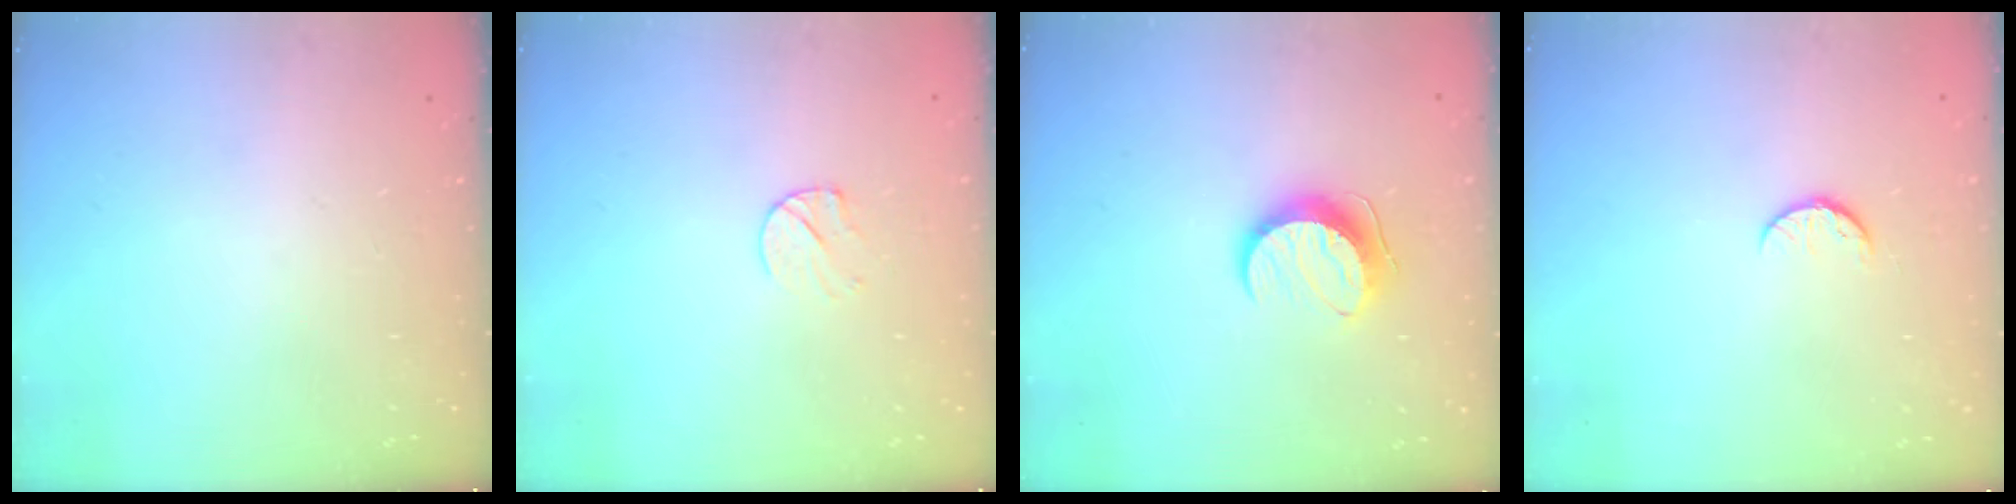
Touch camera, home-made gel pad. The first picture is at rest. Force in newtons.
{"total": 6.2, "press": 6.1, "slide": 0.5}
{"total": 9.8, "press": 9.8, "slide": 0.1}
{"total": 5.6, "press": 5.6, "slide": 0.6}